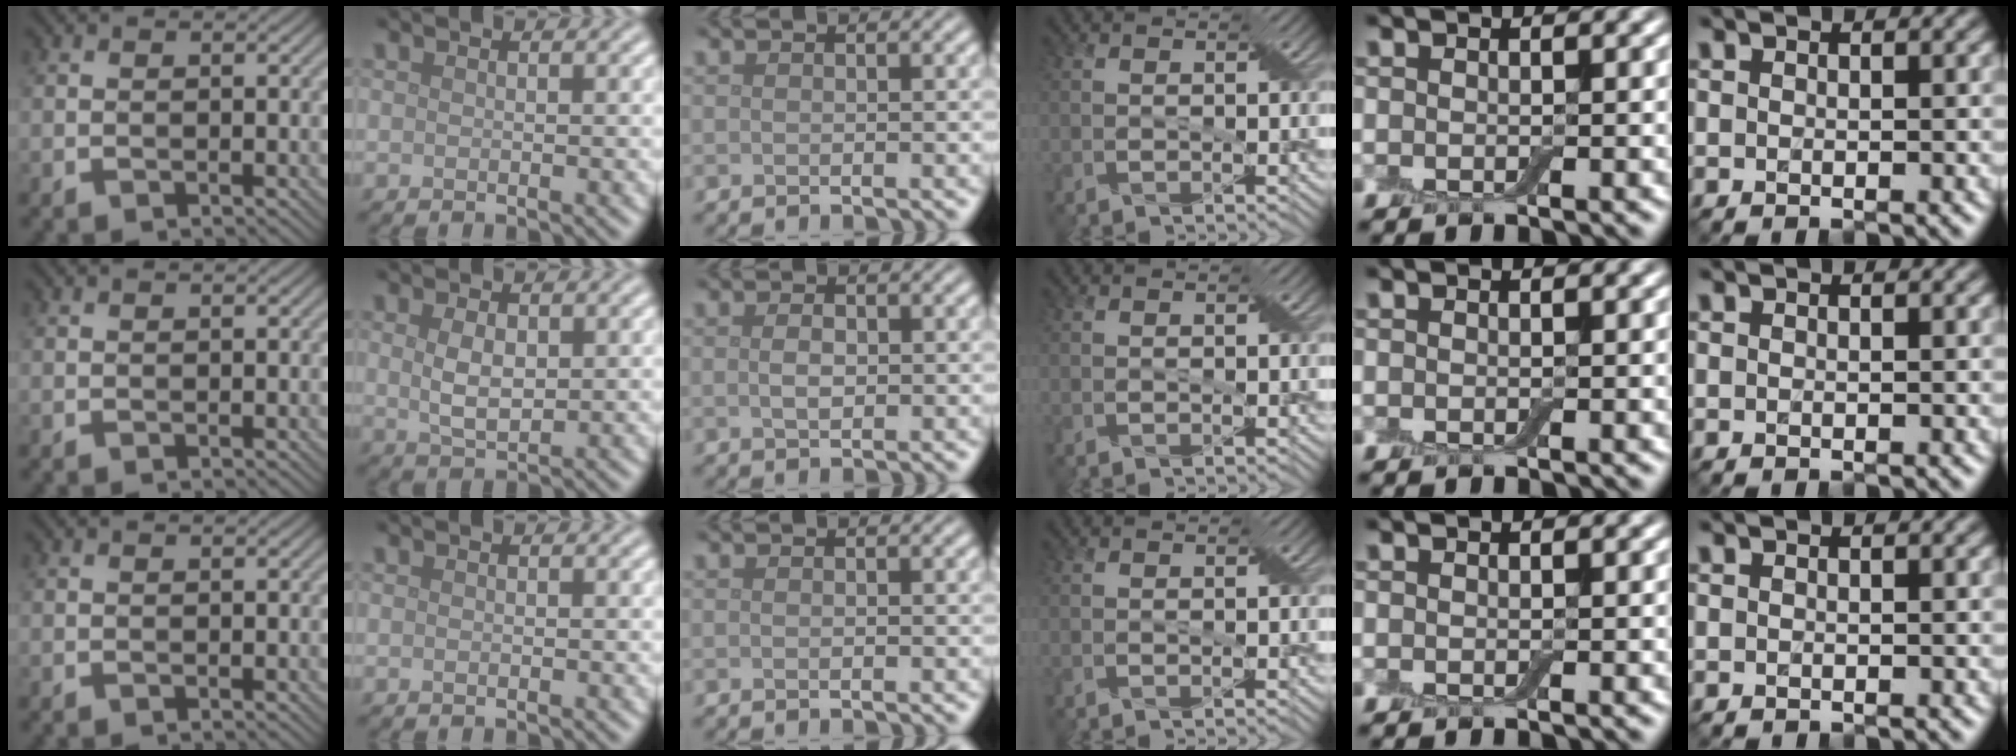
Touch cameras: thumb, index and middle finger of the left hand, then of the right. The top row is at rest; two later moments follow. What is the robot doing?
{"motion": "fold", "object": "apron"}